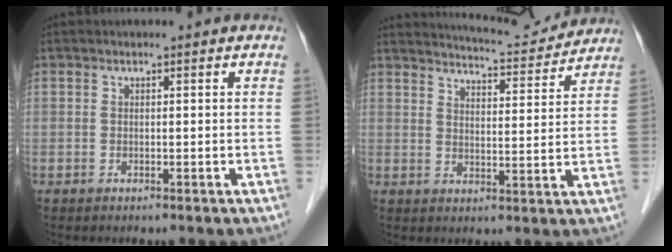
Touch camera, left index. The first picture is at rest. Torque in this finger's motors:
{"motor_torque": [0.56, -0.87, 0.26, 0.05]}